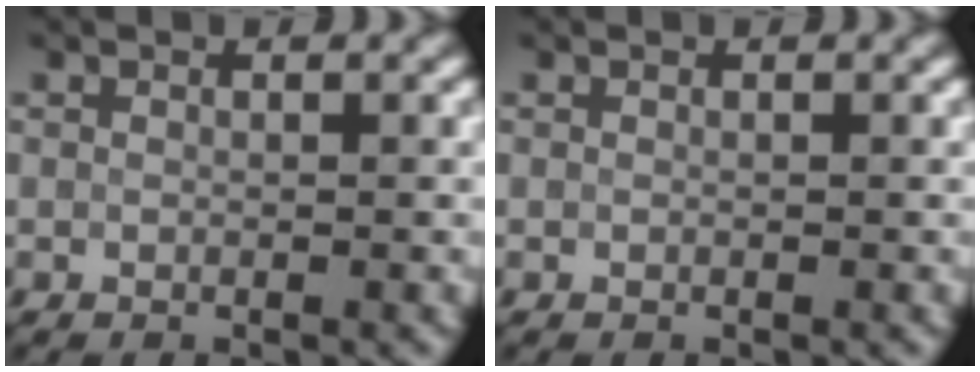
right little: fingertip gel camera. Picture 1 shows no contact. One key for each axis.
{"total": 0.0}